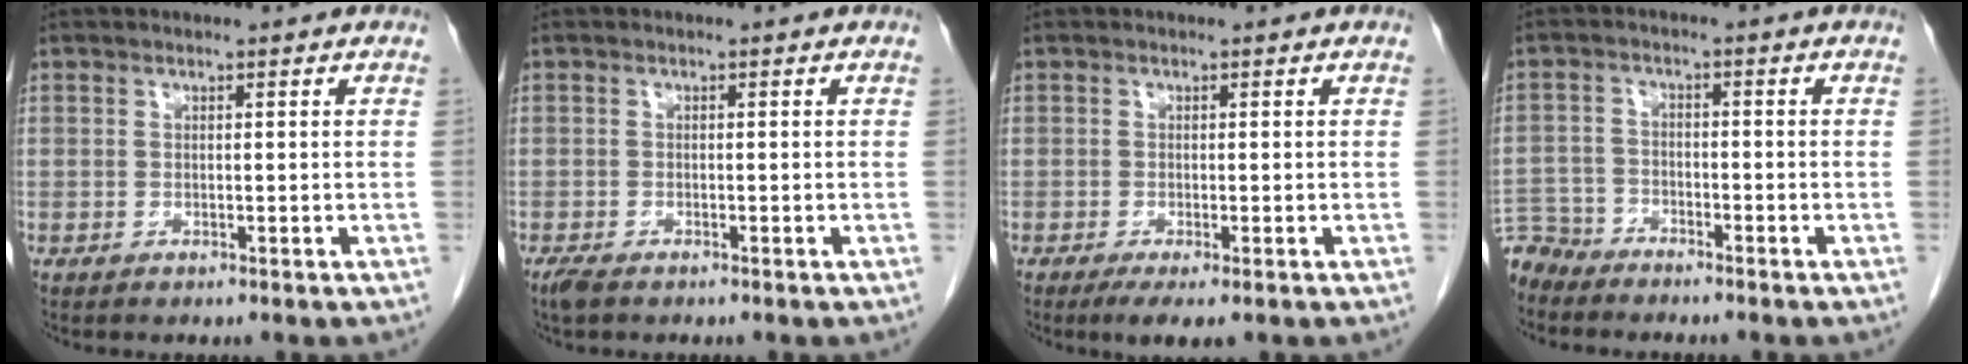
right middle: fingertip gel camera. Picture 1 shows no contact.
{"total": 1.9, "force": [-1.4, 0.6, 1.1], "torque": [-0.028, -0.005, -0.024]}
{"total": 3.1, "force": [-1.8, 0.5, 2.5], "torque": [-0.039, -0.011, -0.026]}
{"total": 5.3, "force": [-5.1, 1.4, -0.4], "torque": [0.017, -0.005, -0.101]}